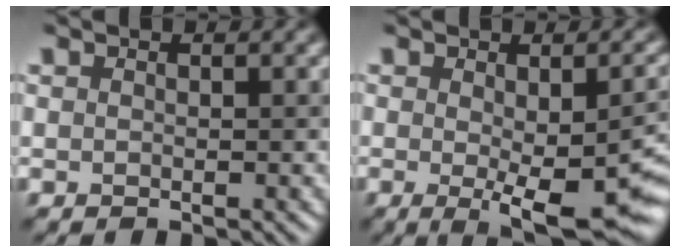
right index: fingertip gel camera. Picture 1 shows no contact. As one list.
[{"total": 8.6, "force": [-1.7, 2.8, 8.0], "torque": [-0.114, -0.027, -0.010]}]